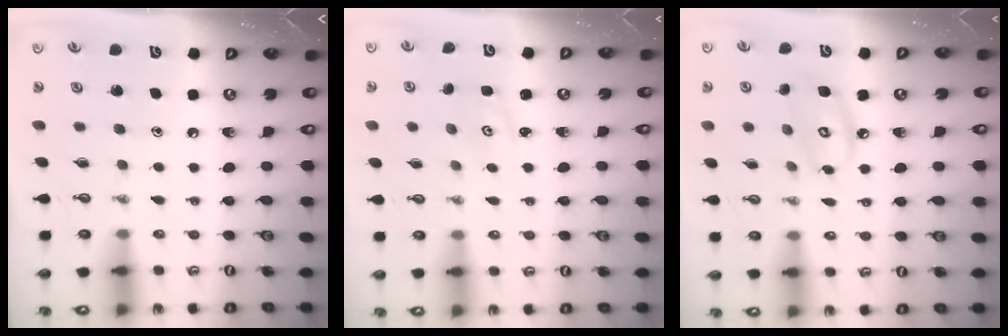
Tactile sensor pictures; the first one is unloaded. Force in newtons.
{"total": 1.1, "press": 1.1, "slide": 0.3}
{"total": 8.1, "press": 8.1, "slide": 0.7}